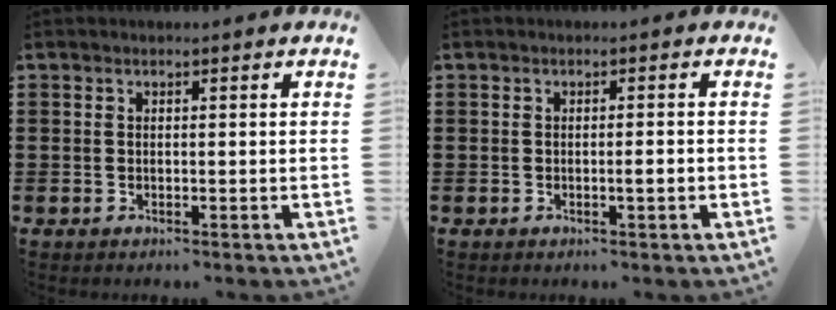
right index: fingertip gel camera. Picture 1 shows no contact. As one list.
[{"total": 1.7, "force": [-0.4, 0.1, 1.6], "torque": [-0.025, -0.002, -0.008]}]